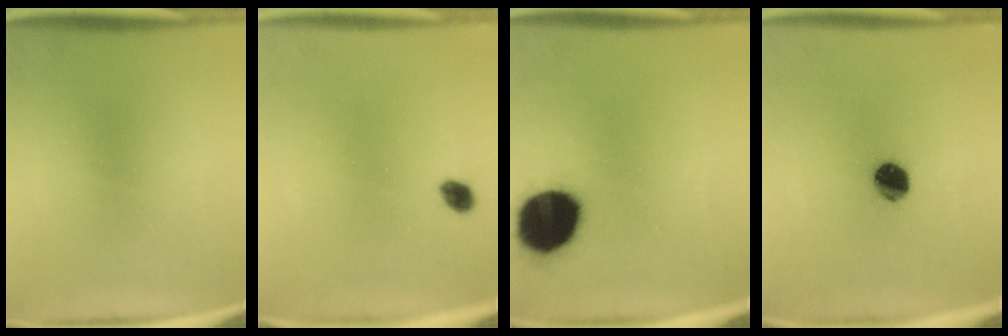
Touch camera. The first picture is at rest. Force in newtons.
{"total": 1.9}
{"total": 18.5}
{"total": 7.6}